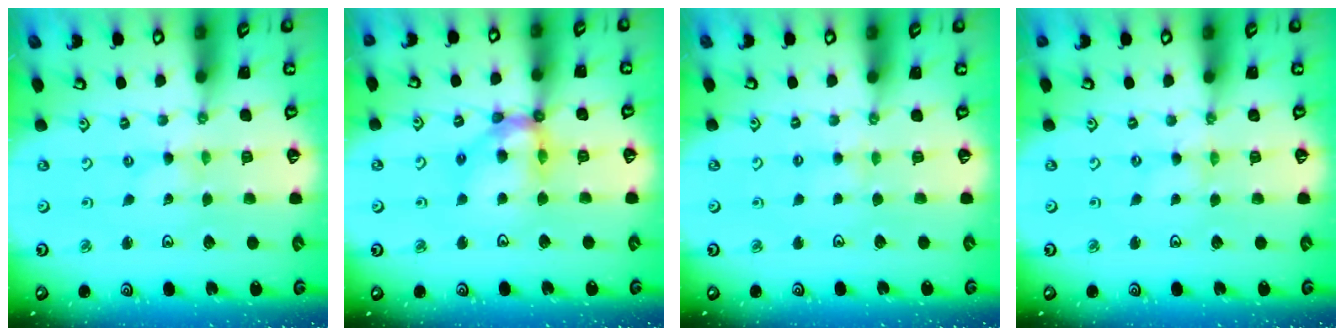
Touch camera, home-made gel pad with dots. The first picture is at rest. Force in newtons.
{"total": 12.5, "press": 12.4, "slide": 1.7}
{"total": 2.3, "press": 2.3, "slide": 0.3}
{"total": 0.0}